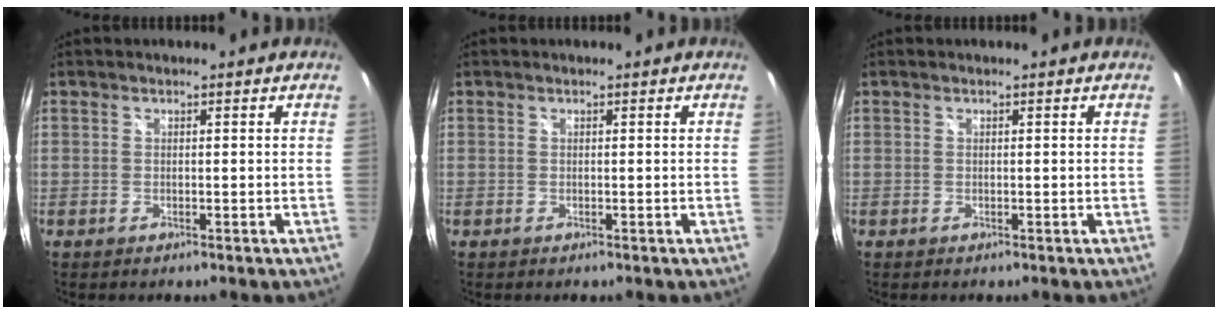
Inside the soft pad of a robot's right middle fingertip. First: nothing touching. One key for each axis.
{"total": 0.0}
{"total": 0.0}